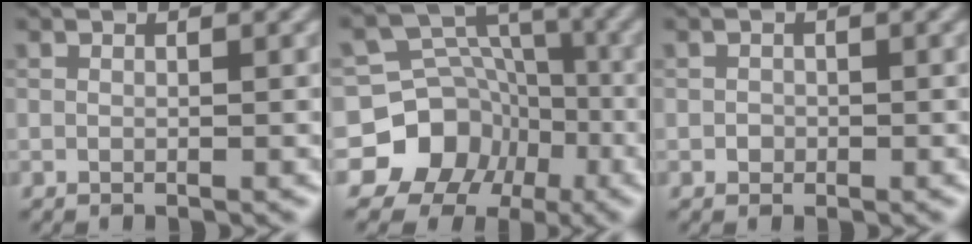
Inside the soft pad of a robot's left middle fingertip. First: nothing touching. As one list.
[{"total": 11.1, "force": [-5.2, 9.6, 2.3], "torque": [-0.037, -0.003, -0.112]}, {"total": 0.7, "force": [-0.2, 0.7, 0.1], "torque": [0.002, -0.002, -0.005]}]